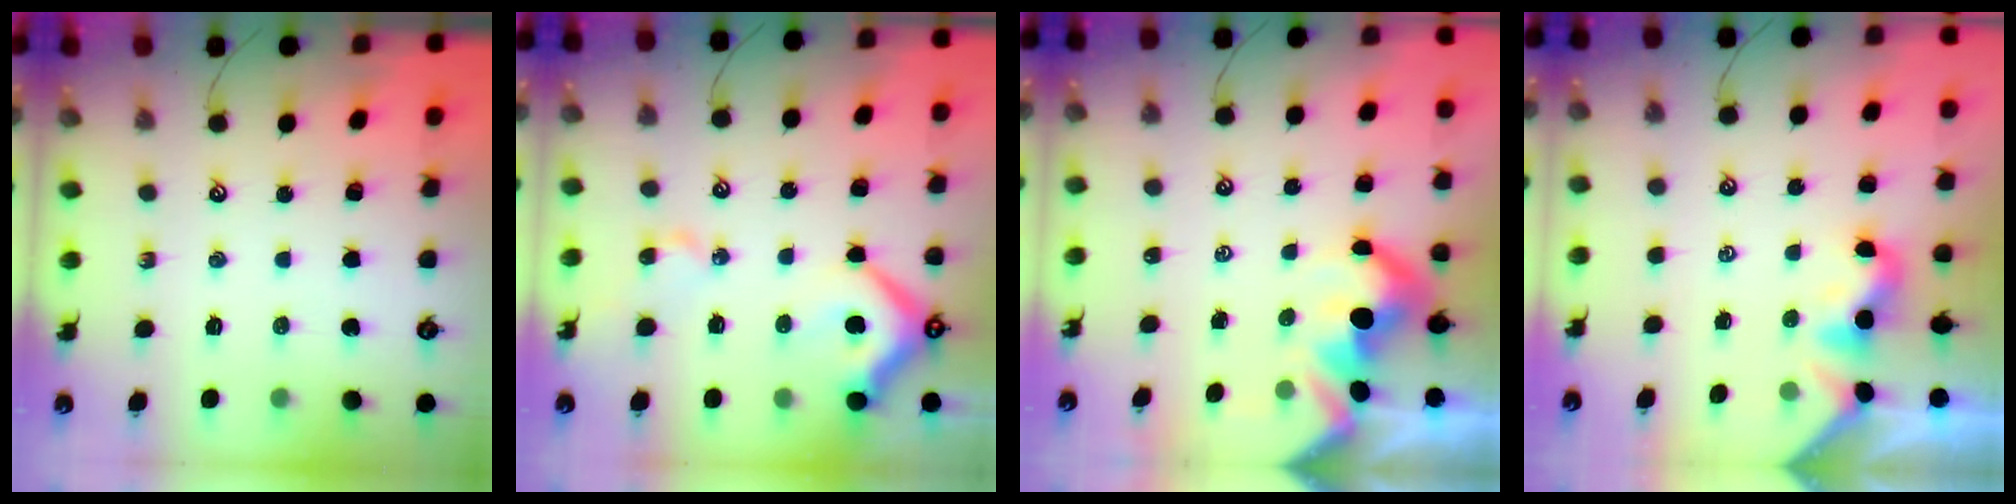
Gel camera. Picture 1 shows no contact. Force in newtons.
{"total": 9.8, "press": 9.7, "slide": 1.4}
{"total": 7.7, "press": 7.6, "slide": 1.1}
{"total": 2.0, "press": 2.0, "slide": 0.5}